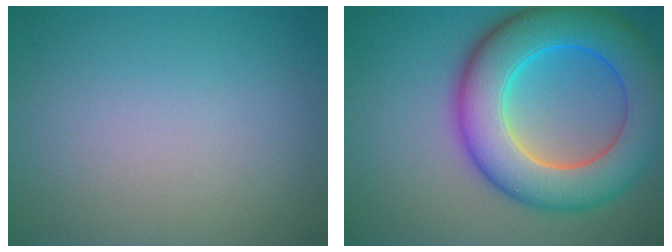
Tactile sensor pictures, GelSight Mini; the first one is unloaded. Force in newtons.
{"total": 11.1, "press": 11.1, "slide": 0.5}